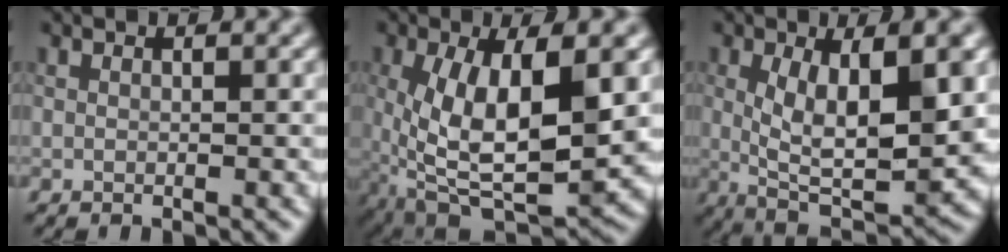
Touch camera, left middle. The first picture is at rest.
{"total": 9.9, "force": [-1.1, 3.8, 9.1], "torque": [-0.183, -0.033, 0.012]}
{"total": 7.5, "force": [-0.5, 2.1, 7.2], "torque": [-0.138, -0.032, 0.023]}